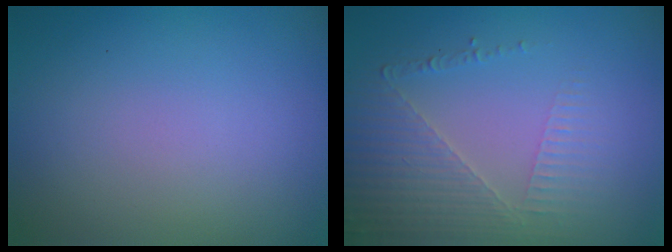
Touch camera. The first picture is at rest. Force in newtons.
{"total": 3.6, "press": 3.2, "slide": 1.7}